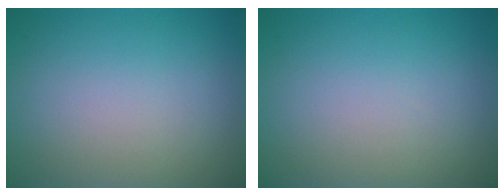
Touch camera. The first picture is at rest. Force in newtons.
{"total": 0.0}